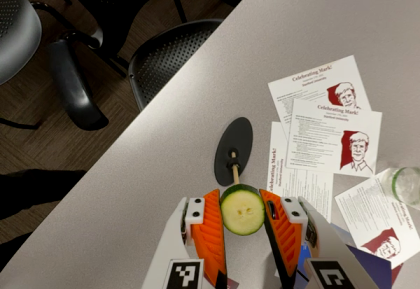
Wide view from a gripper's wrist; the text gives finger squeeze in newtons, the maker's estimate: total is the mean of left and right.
{"total": 9.2, "left": 8.9, "right": 9.6}